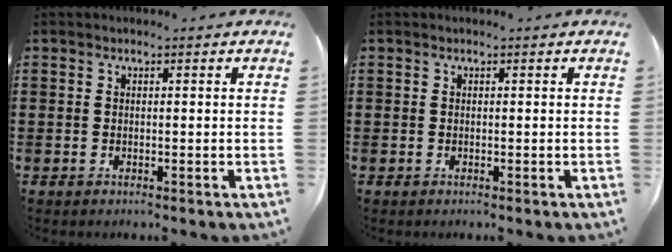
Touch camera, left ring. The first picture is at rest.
{"total": 0.0}